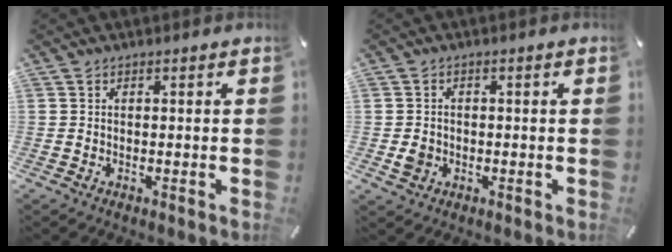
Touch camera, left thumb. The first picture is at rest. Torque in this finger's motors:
{"motor_torque": [0.27, 0.35, 0.23, -0.15, 0.03]}